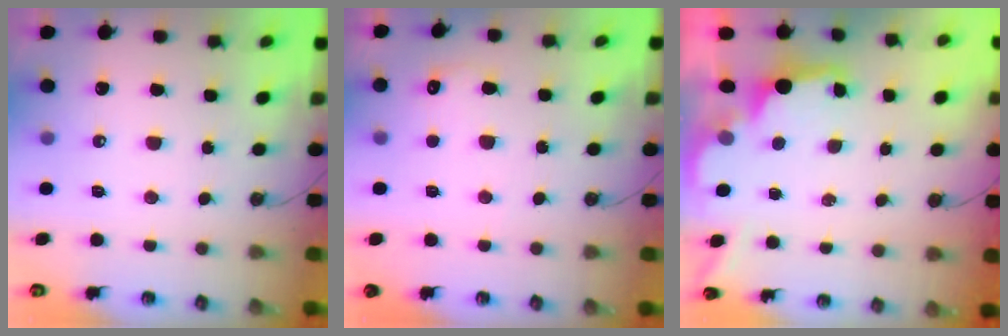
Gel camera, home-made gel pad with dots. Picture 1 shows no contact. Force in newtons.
{"total": 5.3, "press": 5.2, "slide": 1.1}
{"total": 1.9, "press": 1.8, "slide": 0.6}